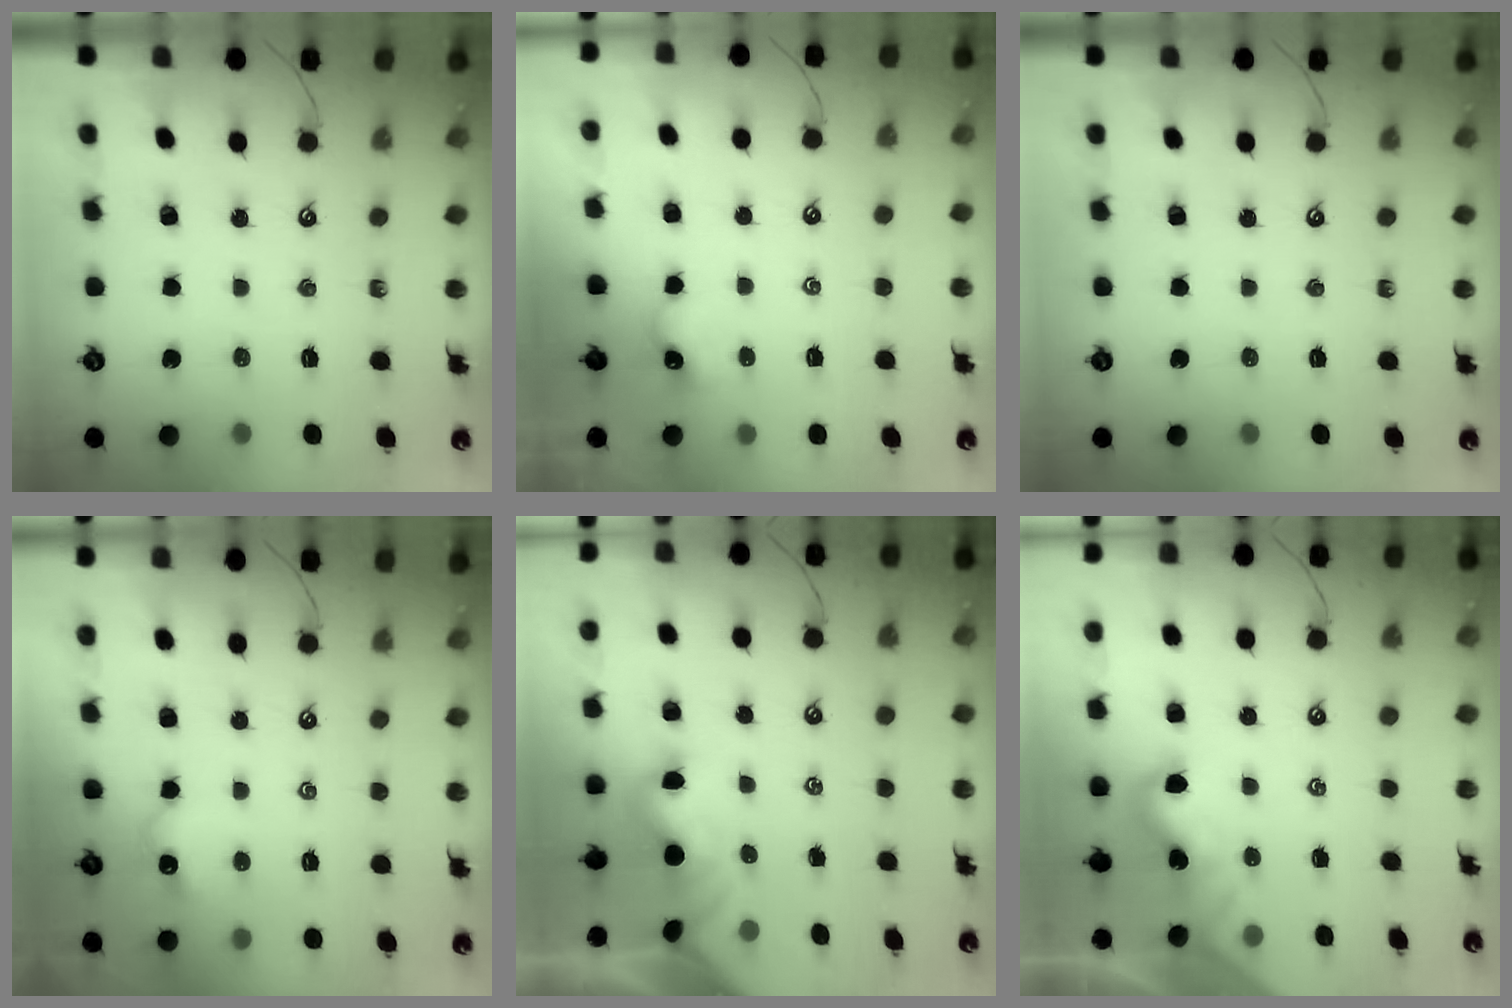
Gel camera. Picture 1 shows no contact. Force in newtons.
{"total": 0.7, "press": 0.7, "slide": 0.1}
{"total": 0.0}
{"total": 2.6, "press": 2.5, "slide": 0.5}
{"total": 2.2, "press": 2.1, "slide": 0.7}
{"total": 1.8, "press": 1.8, "slide": 0.5}